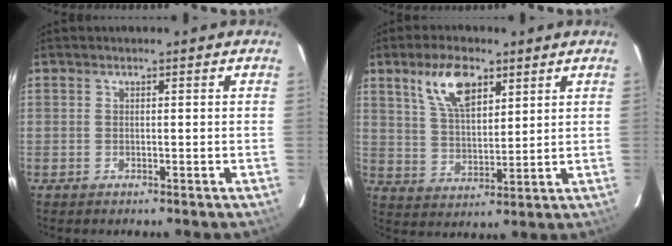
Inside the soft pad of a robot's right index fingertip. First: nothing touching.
{"total": 10.0, "force": [5.5, 4.4, 7.0], "torque": [-0.130, 0.015, 0.109]}